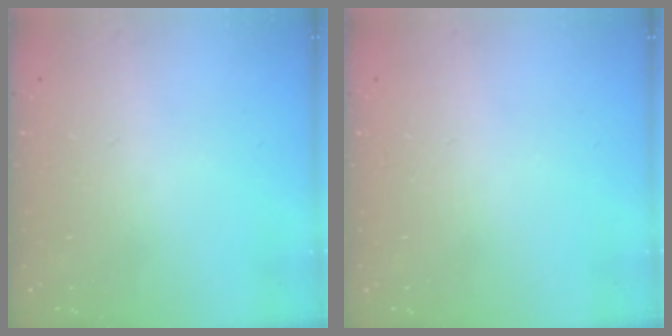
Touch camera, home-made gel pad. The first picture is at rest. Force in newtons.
{"total": 0.0}